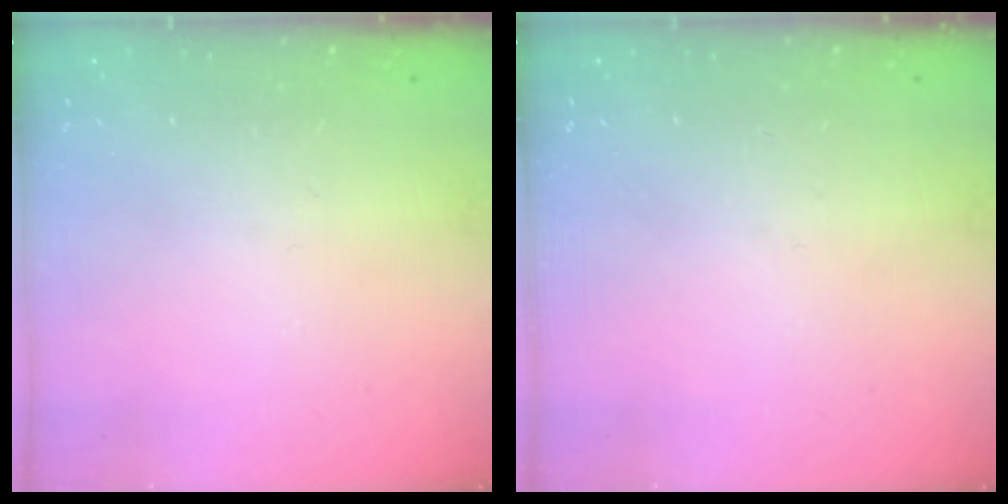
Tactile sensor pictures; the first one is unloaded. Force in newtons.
{"total": 0.0}